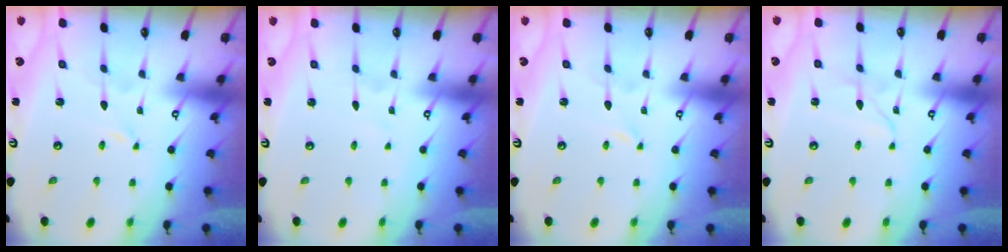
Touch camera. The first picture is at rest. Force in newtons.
{"total": 1.5, "press": 1.5, "slide": 0.2}
{"total": 0.0}
{"total": 2.6, "press": 2.6, "slide": 0.1}